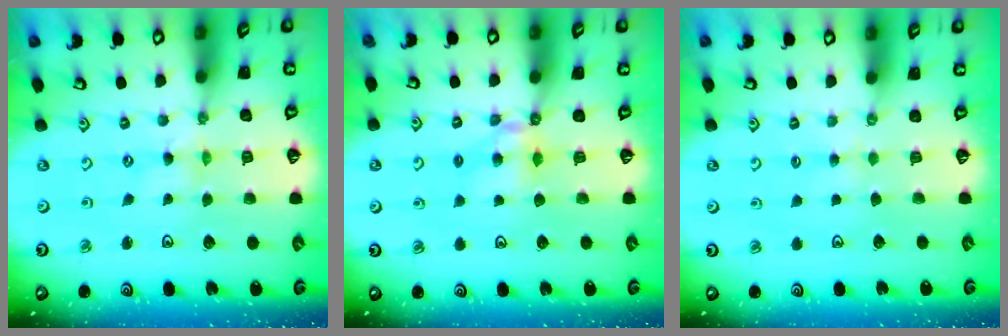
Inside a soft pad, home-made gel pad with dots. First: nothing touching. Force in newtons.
{"total": 6.3, "press": 6.2, "slide": 0.9}
{"total": 2.8, "press": 2.8, "slide": 0.3}